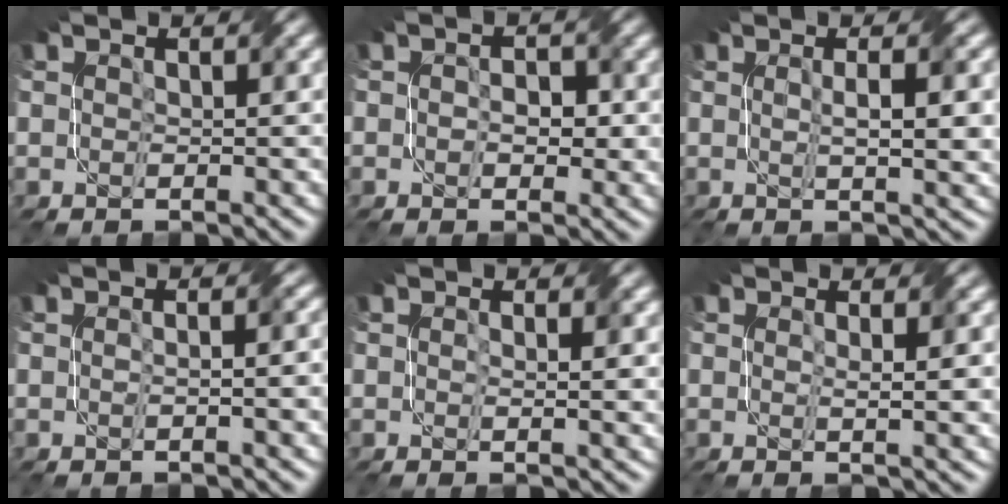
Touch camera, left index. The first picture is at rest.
{"total": 2.8, "force": [0.0, 1.8, 2.1], "torque": [-0.017, 0.000, -0.004]}
{"total": 4.4, "force": [0.3, 0.9, 4.3], "torque": [-0.060, 0.006, 0.005]}
{"total": 2.3, "force": [-0.2, 0.5, 2.3], "torque": [-0.030, 0.003, -0.003]}
{"total": 1.5, "force": [0.4, 0.2, 1.5], "torque": [-0.024, -0.001, 0.008]}
{"total": 2.4, "force": [0.5, 0.5, 2.3], "torque": [-0.030, 0.000, 0.005]}